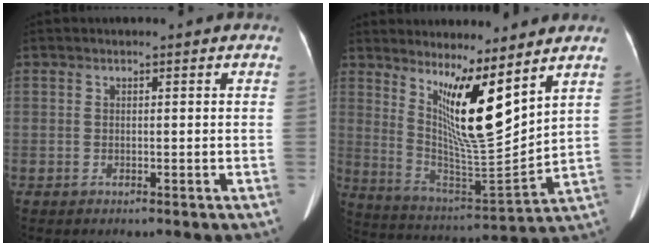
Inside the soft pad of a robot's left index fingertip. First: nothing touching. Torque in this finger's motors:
{"motor_torque": [1.36, -0.78, 0.84, 0.21]}